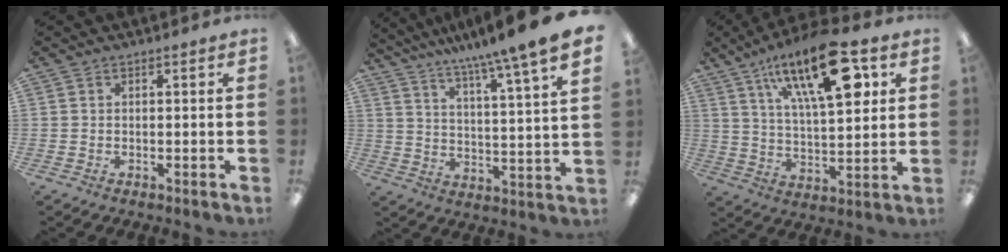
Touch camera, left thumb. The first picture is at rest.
{"total": 10.4, "force": [9.2, -0.8, 4.8], "torque": [-0.085, -0.082, 0.144]}
{"total": 22.7, "force": [11.4, 9.1, 17.4], "torque": [-0.265, -0.043, 0.180]}